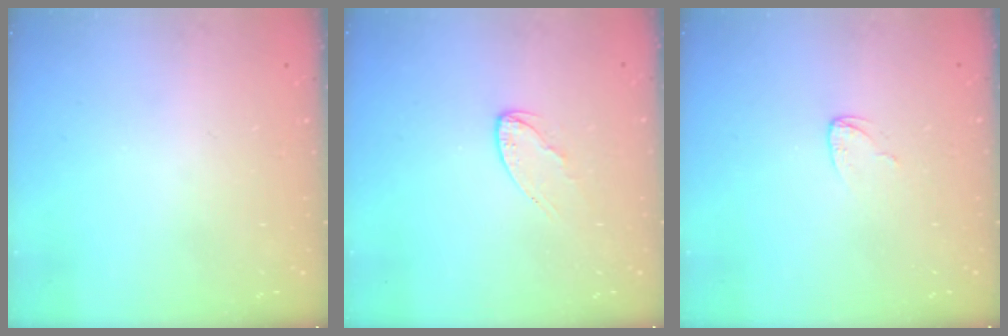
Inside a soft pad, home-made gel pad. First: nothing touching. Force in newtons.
{"total": 4.9, "press": 4.9, "slide": 0.4}
{"total": 3.0, "press": 3.0, "slide": 0.3}